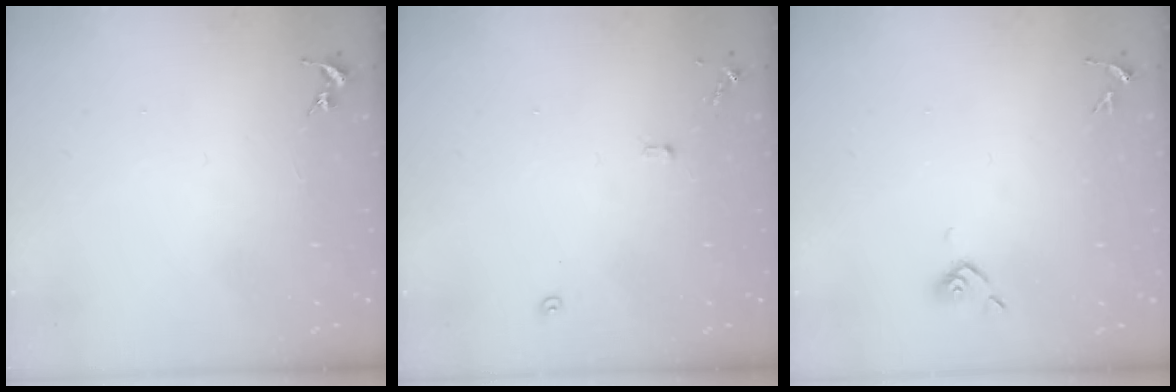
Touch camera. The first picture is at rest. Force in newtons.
{"total": 7.4, "press": 7.4, "slide": 0.8}
{"total": 3.8, "press": 3.7, "slide": 0.8}